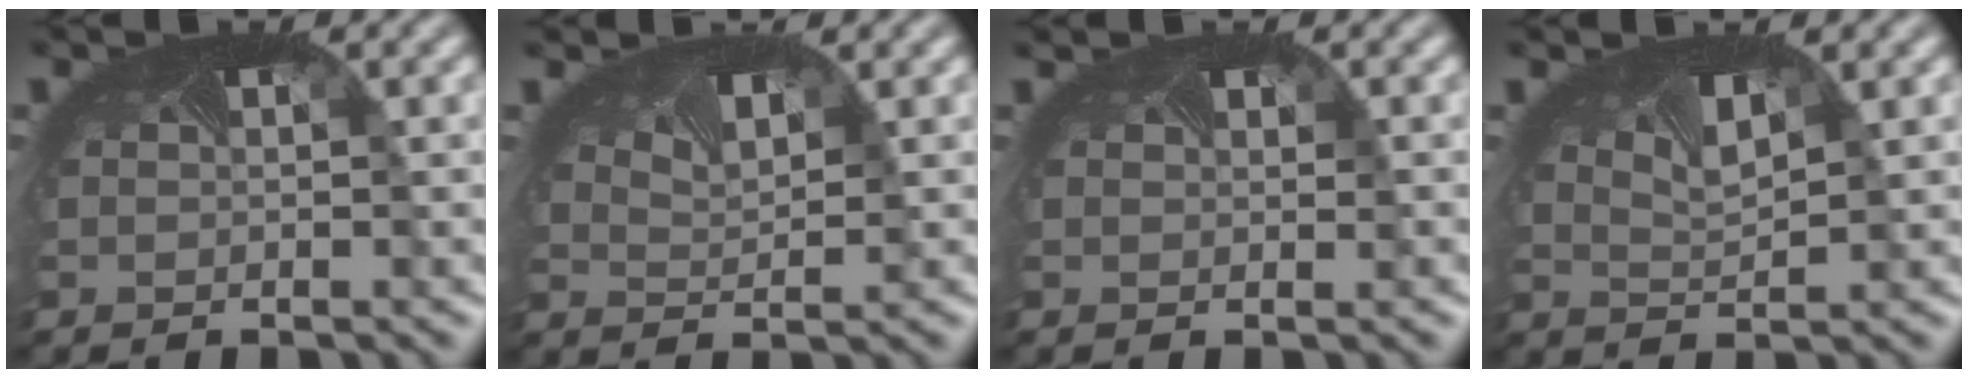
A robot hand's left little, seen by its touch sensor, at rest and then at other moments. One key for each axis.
{"total": 2.4, "fx": 2.0, "fy": 0.8, "fz": 0.9, "tx": -0.030, "ty": -0.004, "tz": 0.032}
{"total": 0.8, "fx": 0.7, "fy": 0.3, "fz": 0.3, "tx": -0.002, "ty": 0.001, "tz": 0.002}
{"total": 2.0, "fx": 1.2, "fy": 0.7, "fz": 1.5, "tx": -0.040, "ty": -0.007, "tz": 0.021}